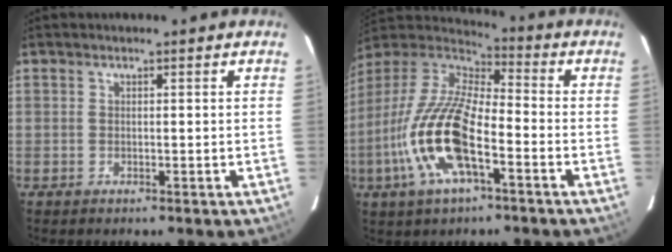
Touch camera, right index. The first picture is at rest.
{"total": 18.5, "force": [-6.7, 6.6, 15.9], "torque": [-0.331, -0.016, -0.138]}